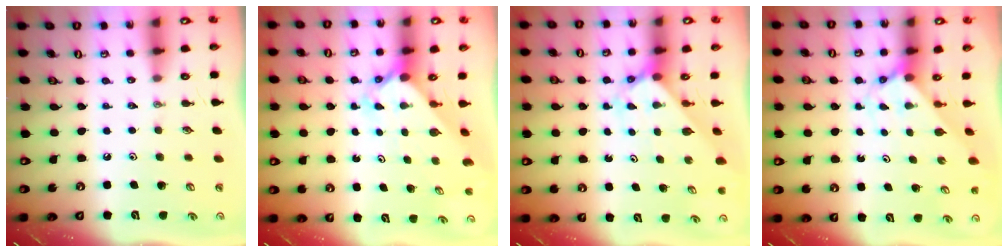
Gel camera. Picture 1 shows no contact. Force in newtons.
{"total": 2.3, "press": 2.3, "slide": 0.1}
{"total": 2.2, "press": 2.2, "slide": 0.2}
{"total": 2.4, "press": 2.4, "slide": 0.2}